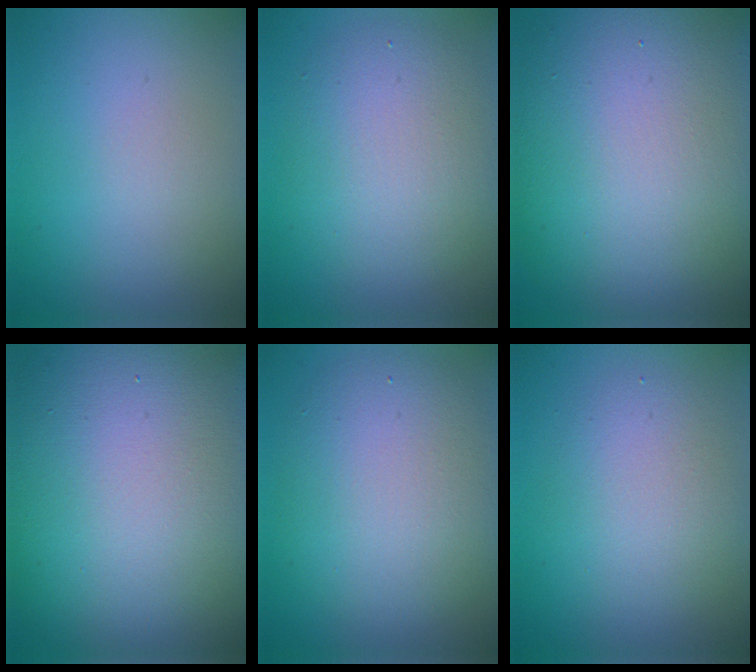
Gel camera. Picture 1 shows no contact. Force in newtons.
{"total": 5.4, "press": 5.4, "slide": 0.3}
{"total": 15.3, "press": 15.3, "slide": 1.1}
{"total": 19.5, "press": 19.4, "slide": 0.8}
{"total": 6.9, "press": 6.9, "slide": 0.5}
{"total": 3.8, "press": 3.8, "slide": 0.4}